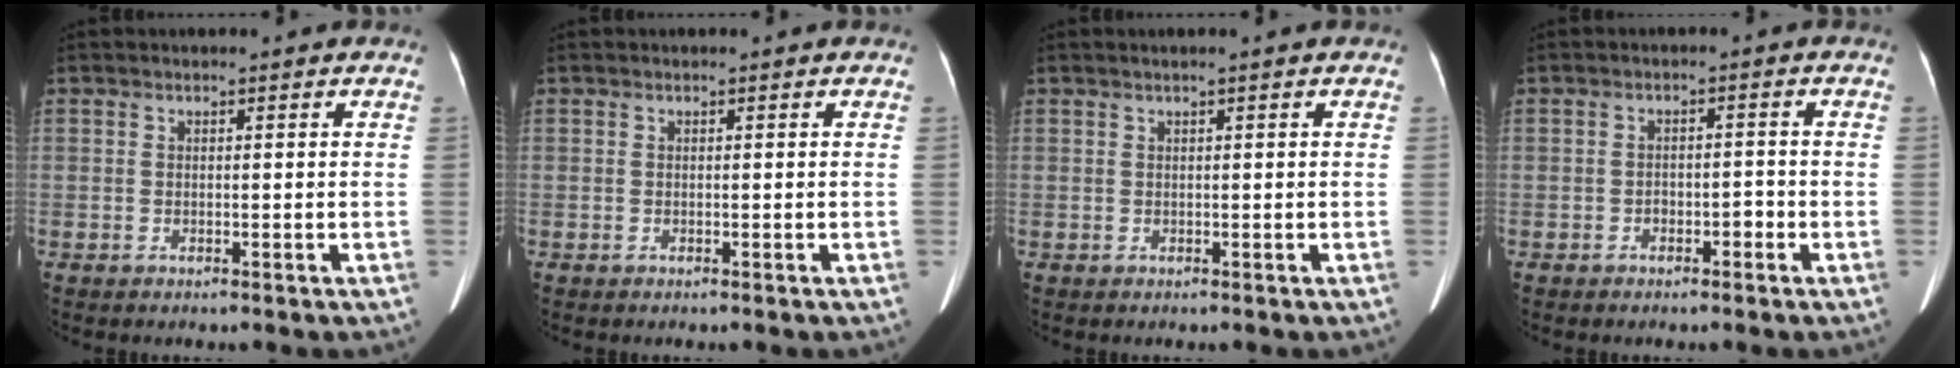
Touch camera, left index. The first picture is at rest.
{"total": 0.0}
{"total": 0.8, "force": [0.4, -0.2, 0.7], "torque": [-0.020, 0.005, 0.011]}
{"total": 2.0, "force": [-1.2, 1.0, 1.2], "torque": [-0.020, 0.007, -0.018]}